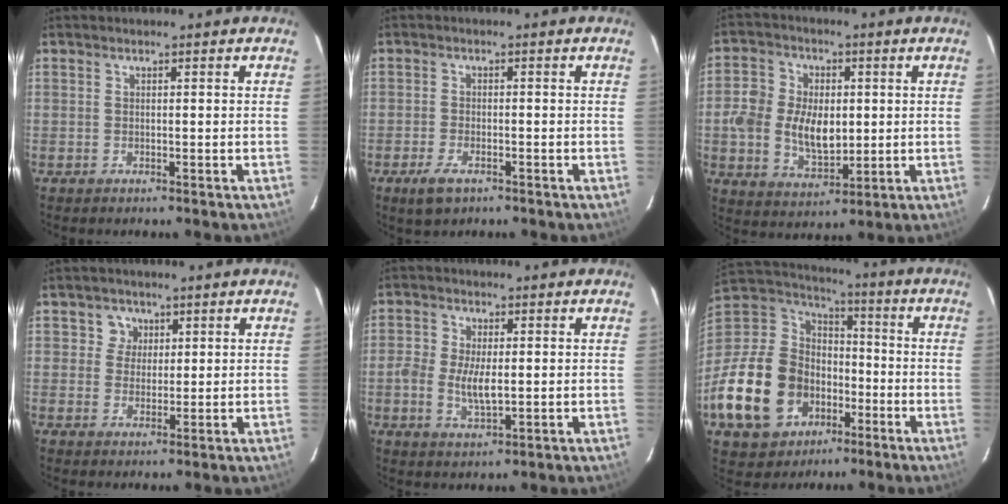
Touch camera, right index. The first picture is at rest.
{"total": 4.5, "force": [-2.7, 2.2, 2.9], "torque": [-0.073, -0.008, -0.050]}
{"total": 11.0, "force": [-0.3, 7.5, 8.0], "torque": [-0.166, 0.008, -0.003]}
{"total": 3.6, "force": [1.4, 3.3, 0.1], "torque": [0.015, 0.015, 0.021]}
{"total": 6.1, "force": [-0.7, 3.1, 5.2], "torque": [-0.110, -0.004, -0.014]}
{"total": 25.3, "force": [-10.6, 18.3, 13.9], "torque": [-0.334, 0.010, -0.165]}